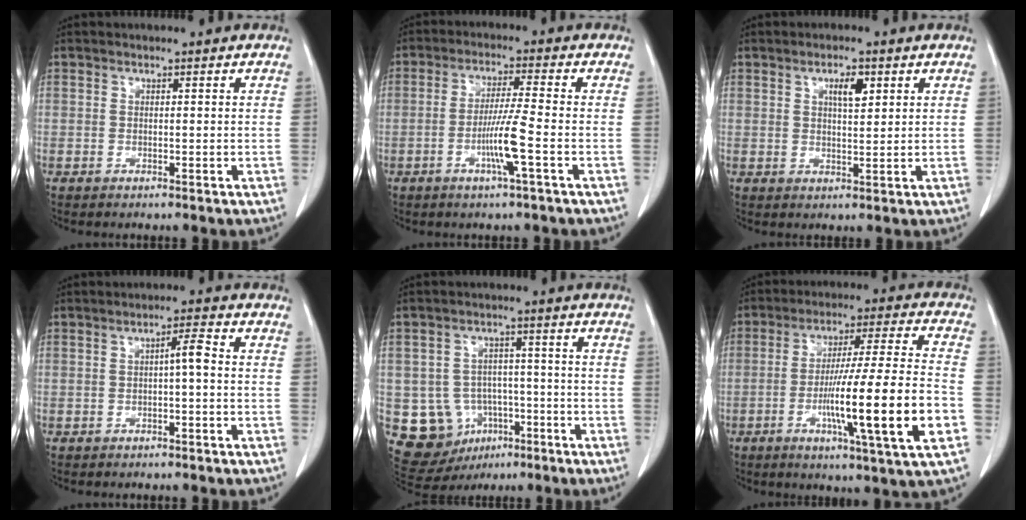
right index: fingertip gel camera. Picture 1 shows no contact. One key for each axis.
{"total": 6.5, "fx": -2.2, "fy": -0.8, "fz": 6.1, "tx": -0.116, "ty": -0.006, "tz": -0.043}
{"total": 3.5, "fx": 1.6, "fy": 1.1, "fz": 3.0, "tx": -0.048, "ty": -0.001, "tz": 0.026}
{"total": 2.6, "fx": -0.1, "fy": 0.2, "fz": 2.5, "tx": -0.040, "ty": 0.005, "tz": -0.003}
{"total": 10.5, "fx": -3.6, "fy": 9.3, "fz": 3.3, "tx": -0.066, "ty": 0.025, "tz": -0.041}
{"total": 17.7, "fx": -4.9, "fy": -0.3, "fz": 17.0, "tx": -0.274, "ty": -0.008, "tz": -0.079}